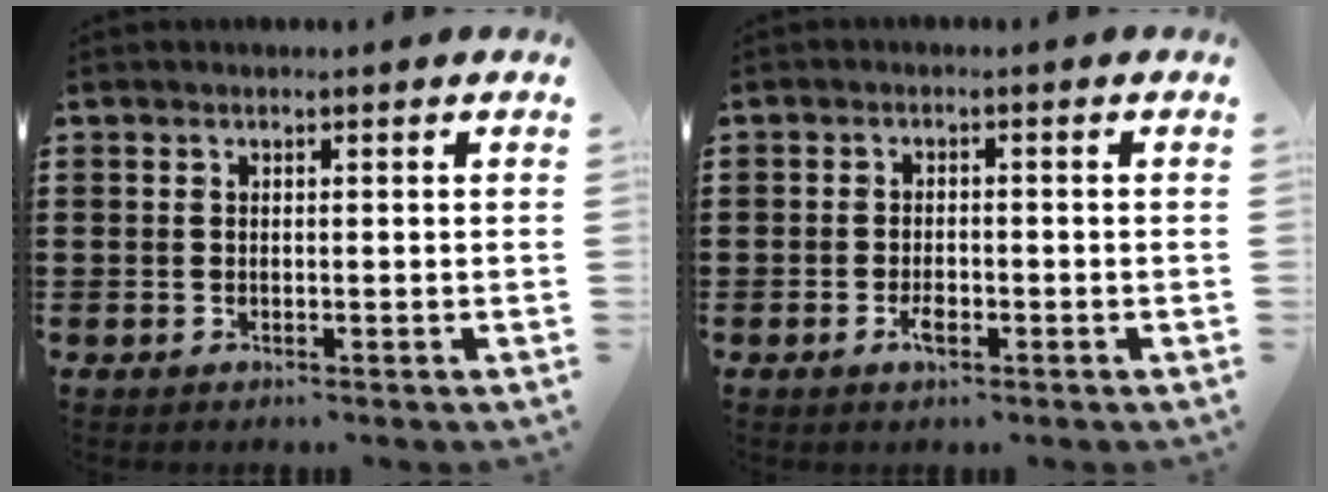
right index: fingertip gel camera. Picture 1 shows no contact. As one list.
[{"total": 2.5, "force": [-1.0, 1.1, 2.0], "torque": [-0.037, 0.002, -0.018]}]